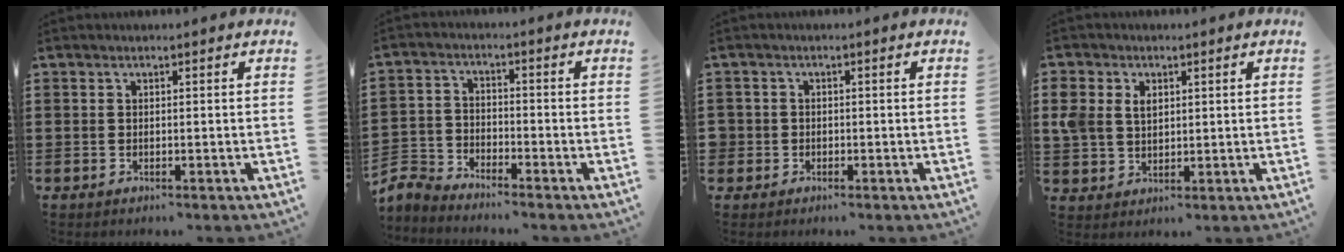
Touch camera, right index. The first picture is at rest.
{"total": 4.7, "force": [-4.6, 0.9, 0.5], "torque": [-0.040, -0.005, -0.103]}
{"total": 1.4, "force": [-0.5, 1.3, 0.1], "torque": [-0.007, 0.004, -0.013]}
{"total": 4.6, "force": [1.4, 3.6, 2.5], "torque": [-0.068, 0.011, 0.023]}